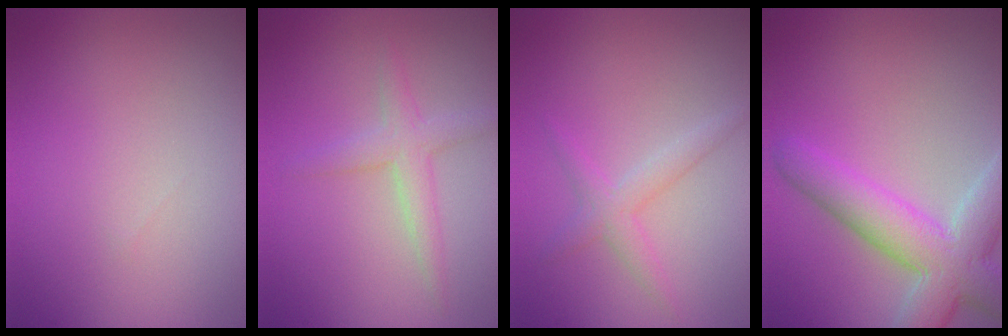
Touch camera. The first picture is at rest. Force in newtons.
{"total": 2.3, "press": 2.3, "slide": 0.2}
{"total": 1.4, "press": 1.4, "slide": 0.0}
{"total": 6.9, "press": 6.9, "slide": 0.5}